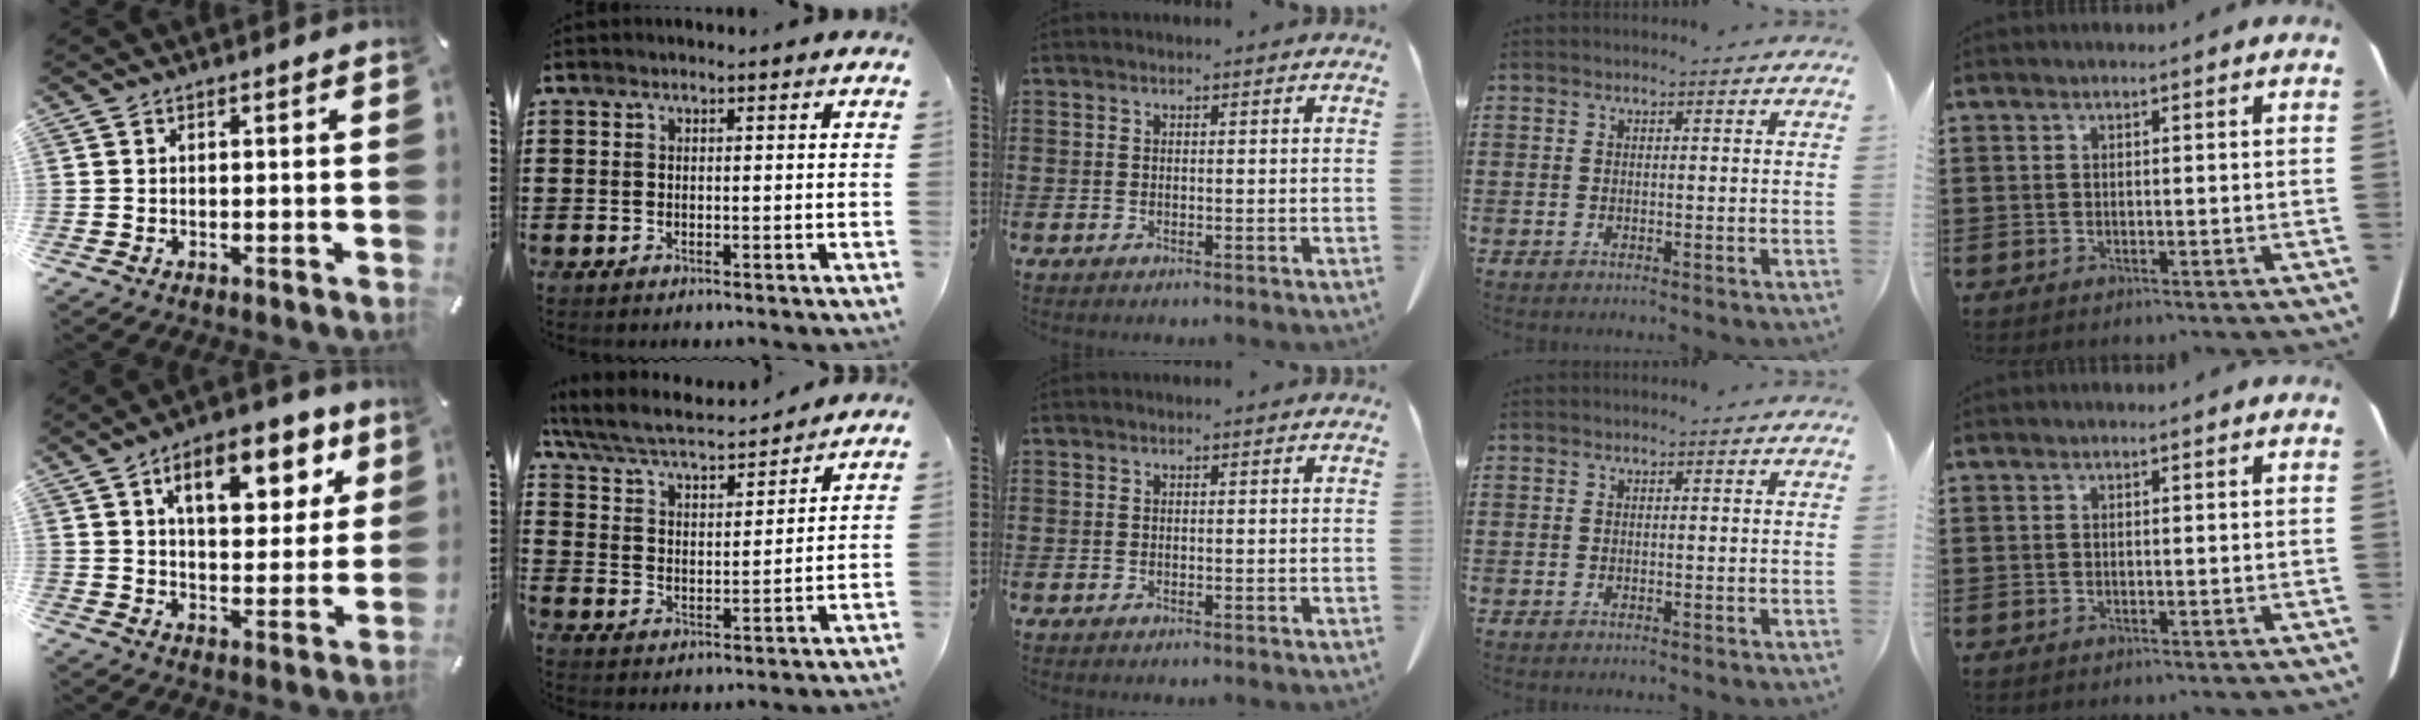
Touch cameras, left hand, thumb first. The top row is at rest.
{"thumb": {"total": 14.0, "force": [6.9, 7.6, 9.5], "torque": [-0.116, -0.024, 0.109]}, "index": {"total": 5.7, "force": [5.1, 0.8, 2.2], "torque": [-0.068, -0.033, 0.083]}}